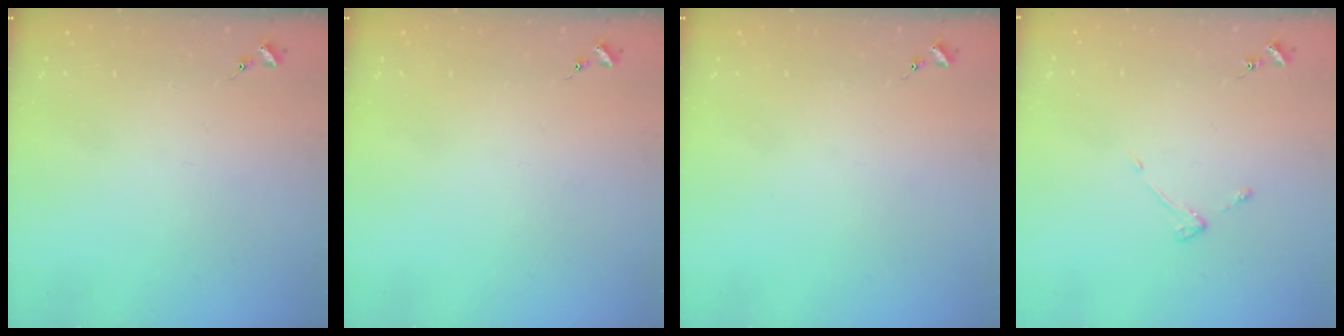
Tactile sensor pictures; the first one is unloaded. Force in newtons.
{"total": 0.0}
{"total": 0.0}
{"total": 3.0, "press": 3.0, "slide": 0.4}